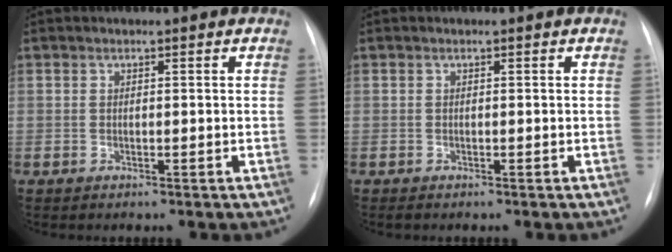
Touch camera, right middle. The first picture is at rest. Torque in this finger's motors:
{"motor_torque": [0.48, -0.41, 0.03, 0.05]}